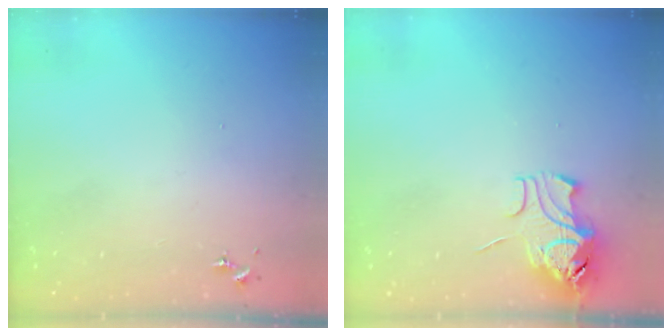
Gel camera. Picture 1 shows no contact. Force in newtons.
{"total": 10.2, "press": 10.2, "slide": 1.2}